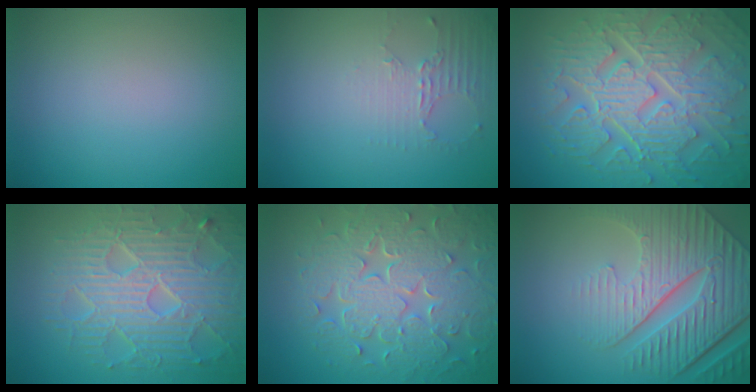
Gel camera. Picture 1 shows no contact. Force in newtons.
{"total": 2.0, "press": 1.5, "slide": 1.4}
{"total": 10.5, "press": 7.0, "slide": 7.8}
{"total": 8.7, "press": 6.2, "slide": 6.1}
{"total": 8.7, "press": 6.3, "slide": 6.0}
{"total": 9.1, "press": 6.3, "slide": 6.6}